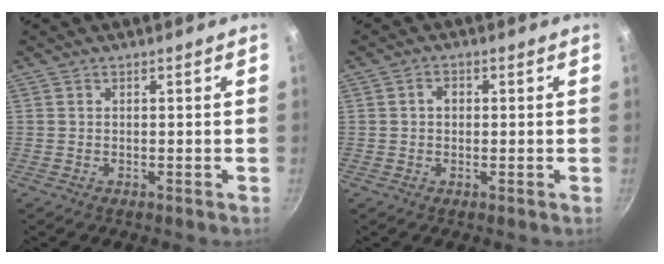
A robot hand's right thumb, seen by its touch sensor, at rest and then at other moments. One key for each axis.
{"total": 2.3, "fx": 0.2, "fy": 1.8, "fz": 1.4, "tx": -0.013, "ty": 0.005, "tz": 0.001}